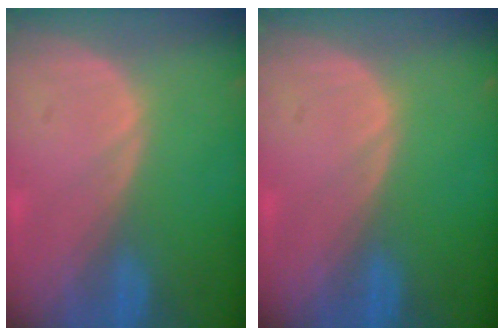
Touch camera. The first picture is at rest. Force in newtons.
{"total": 0.0}